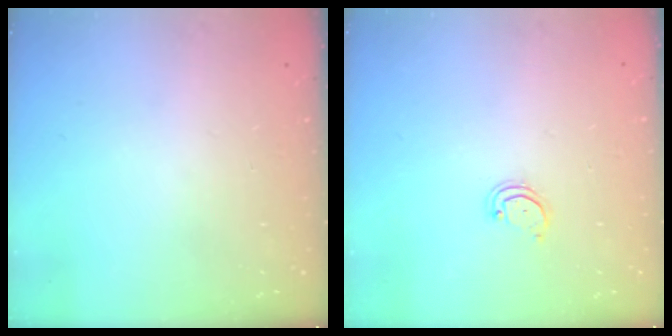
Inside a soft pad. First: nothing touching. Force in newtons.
{"total": 2.5, "press": 2.5, "slide": 0.2}